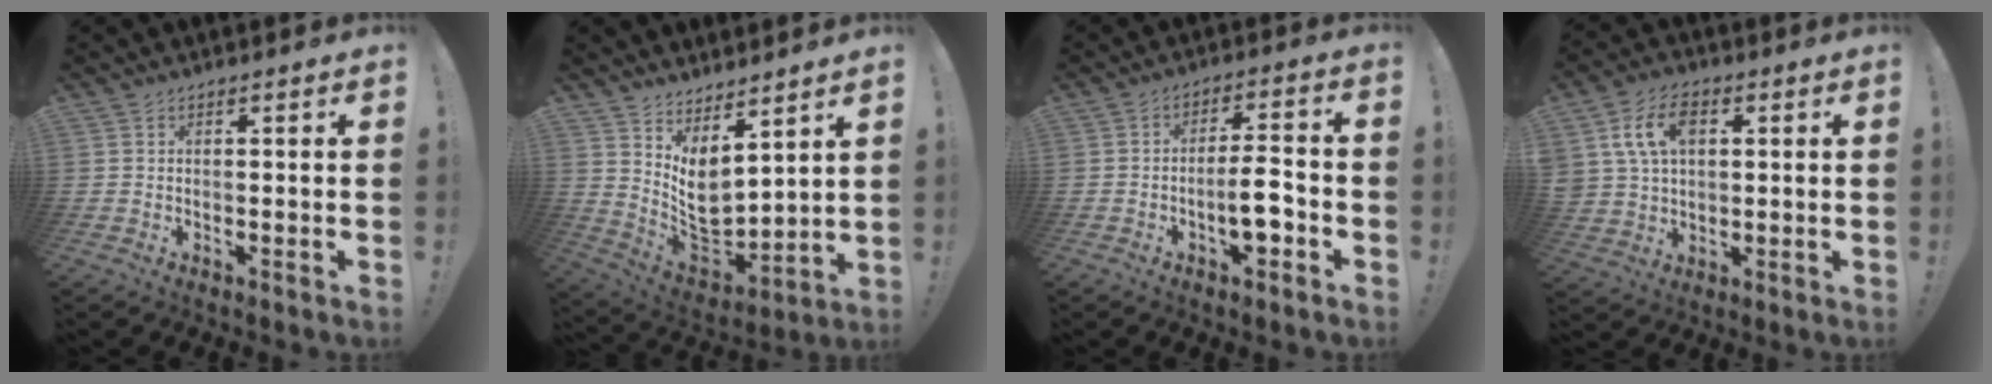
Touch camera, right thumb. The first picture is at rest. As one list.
[{"total": 8.8, "force": [3.9, 5.8, 5.3], "torque": [-0.079, -0.056, 0.083]}, {"total": 8.8, "force": [-3.3, 2.4, 7.8], "torque": [-0.132, 0.014, -0.056]}, {"total": 10.7, "force": [3.8, 7.5, 6.6], "torque": [-0.119, 0.004, 0.072]}]